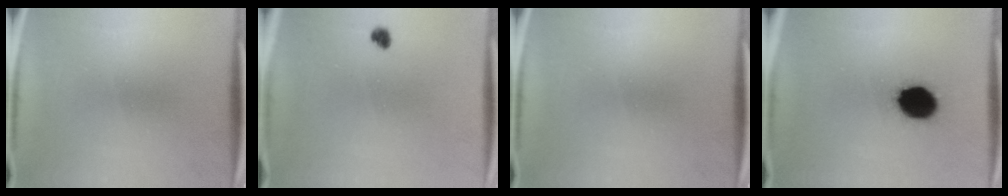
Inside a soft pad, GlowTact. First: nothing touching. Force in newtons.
{"total": 1.7}
{"total": 0.0}
{"total": 12.8}